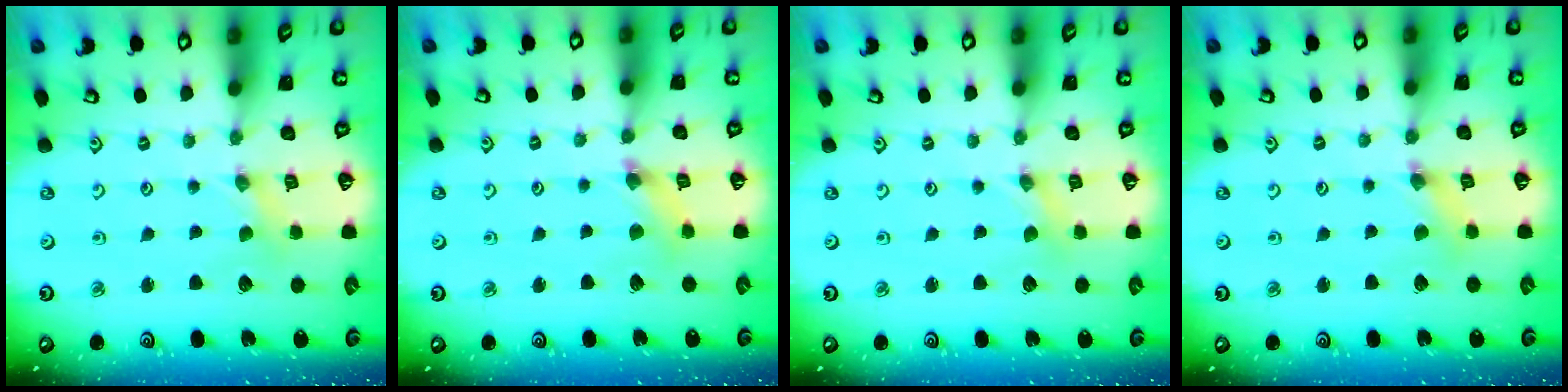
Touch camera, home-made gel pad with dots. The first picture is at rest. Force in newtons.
{"total": 3.9, "press": 3.9, "slide": 0.4}
{"total": 0.0}
{"total": 2.5, "press": 2.5, "slide": 0.4}